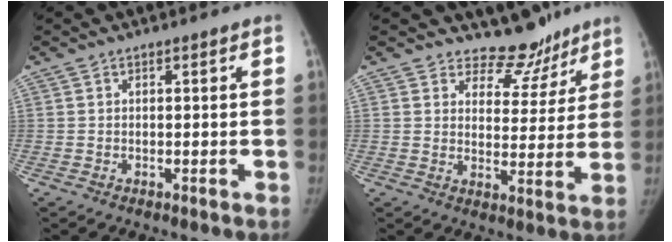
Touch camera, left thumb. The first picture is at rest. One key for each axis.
{"total": 8.4, "fx": 7.3, "fy": 4.1, "fz": 0.7, "tx": 0.030, "ty": -0.066, "tz": 0.100}